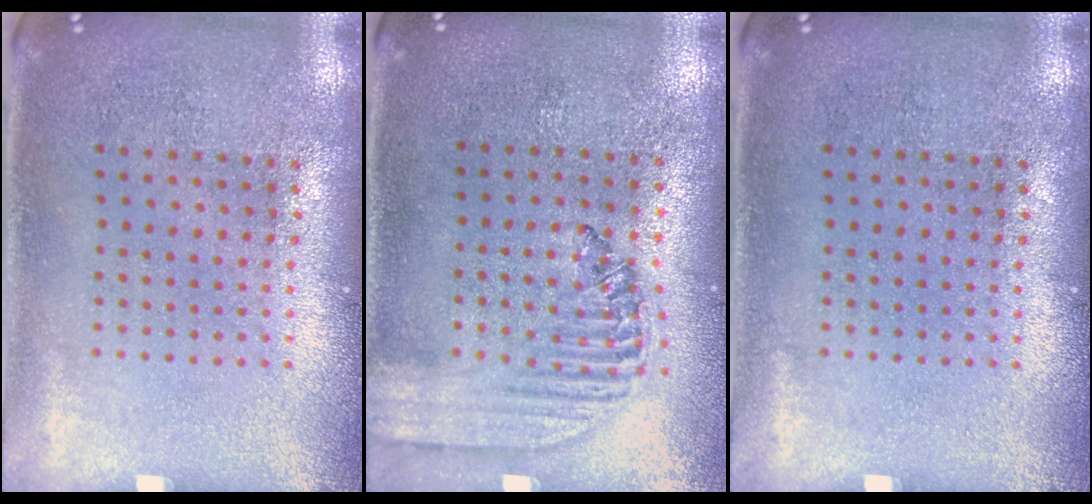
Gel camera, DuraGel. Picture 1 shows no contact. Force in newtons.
{"total": 1.6, "press": 1.4, "slide": 0.7}
{"total": 0.0}